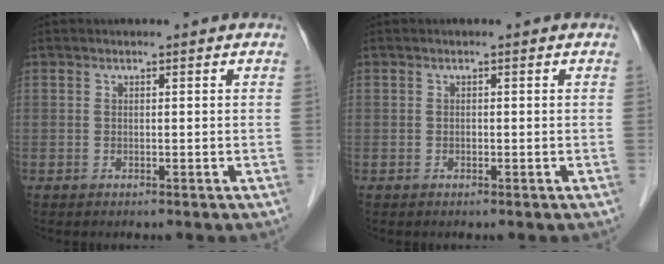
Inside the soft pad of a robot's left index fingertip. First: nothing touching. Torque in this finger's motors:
{"motor_torque": [0.07, -0.01, -0.08, -0.01]}